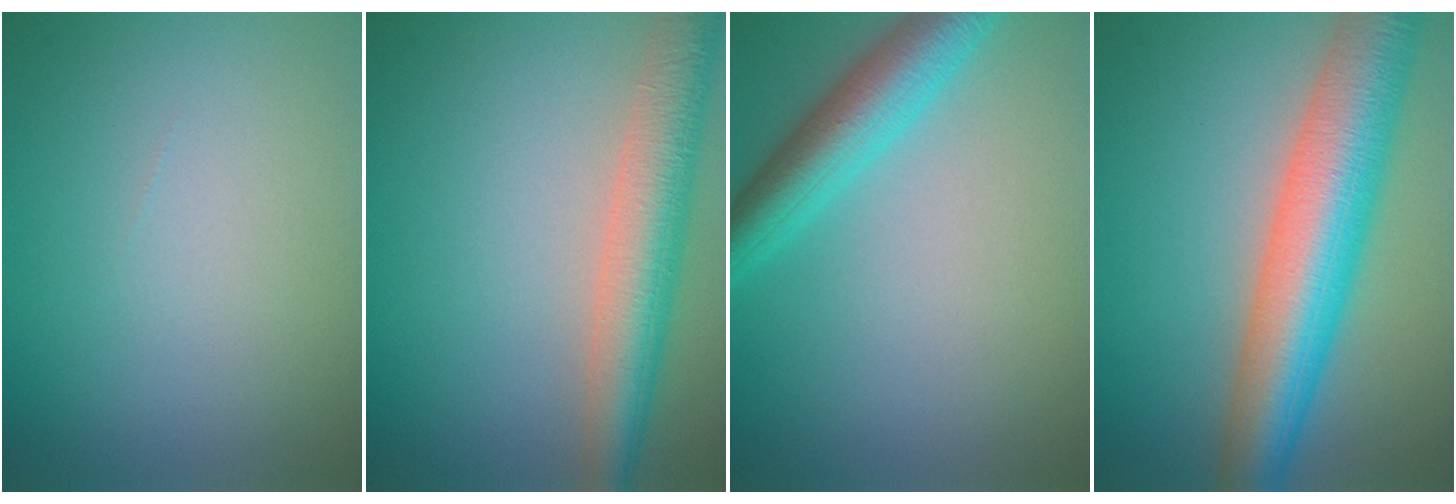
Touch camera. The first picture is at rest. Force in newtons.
{"total": 6.1, "press": 6.1, "slide": 0.4}
{"total": 5.3, "press": 5.3, "slide": 0.2}
{"total": 9.8, "press": 9.8, "slide": 0.4}